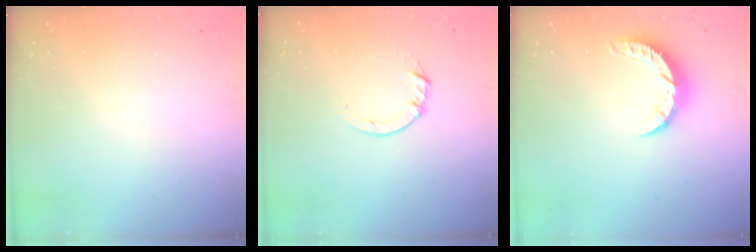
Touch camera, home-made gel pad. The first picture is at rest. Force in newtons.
{"total": 3.5, "press": 3.5, "slide": 0.4}
{"total": 8.7, "press": 8.6, "slide": 0.9}